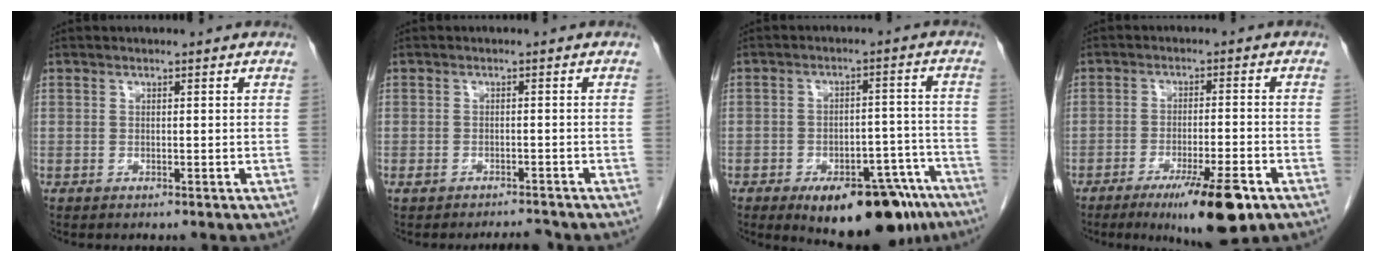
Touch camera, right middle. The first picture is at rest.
{"total": 2.4, "force": [-2.2, 0.5, 0.7], "torque": [-0.015, 0.000, -0.030]}
{"total": 16.0, "force": [-11.4, 6.2, 9.5], "torque": [-0.077, 0.025, -0.155]}
{"total": 10.3, "force": [-6.2, 0.9, 8.2], "torque": [-0.132, -0.023, -0.093]}